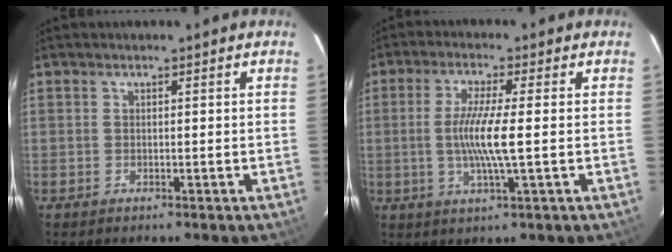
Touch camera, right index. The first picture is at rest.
{"total": 7.5, "force": [-0.6, -0.1, 7.5], "torque": [-0.145, -0.007, -0.013]}